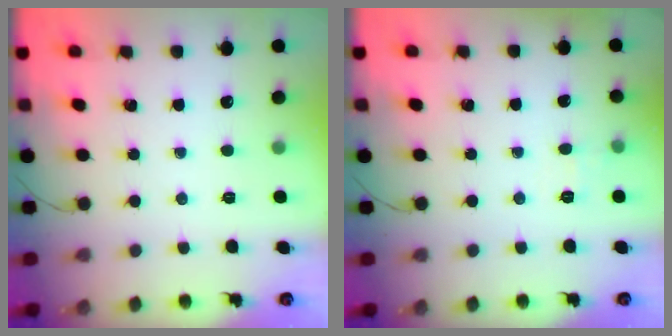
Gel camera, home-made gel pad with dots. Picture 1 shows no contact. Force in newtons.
{"total": 5.2, "press": 5.0, "slide": 1.3}